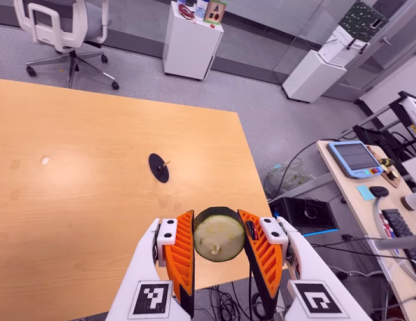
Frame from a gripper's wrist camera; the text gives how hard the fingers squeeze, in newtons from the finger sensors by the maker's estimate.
{"total": 9.7, "left": 9.0, "right": 10.4}